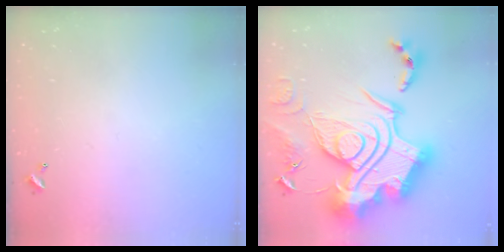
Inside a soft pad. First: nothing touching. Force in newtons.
{"total": 0.6, "press": 0.6, "slide": 0.0}